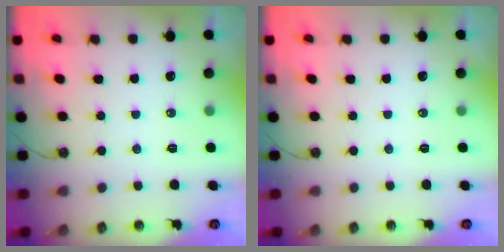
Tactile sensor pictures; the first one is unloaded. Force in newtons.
{"total": 0.0}